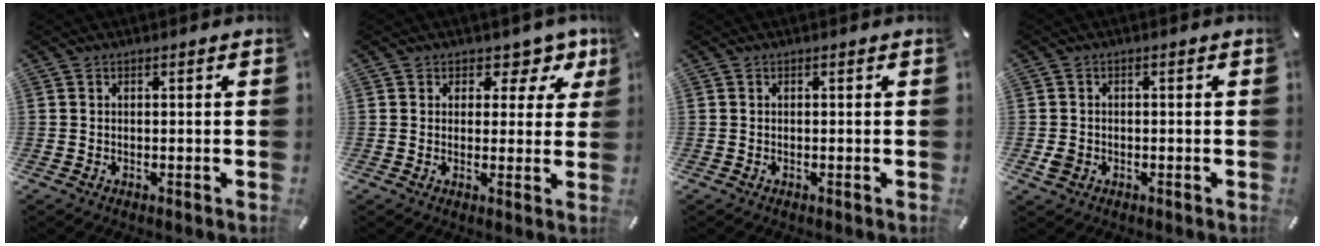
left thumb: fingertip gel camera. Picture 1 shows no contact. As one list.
[{"total": 5.8, "force": [3.1, 4.2, 2.6], "torque": [-0.019, -0.024, 0.046]}, {"total": 0.0}, {"total": 2.2, "force": [-0.7, 1.9, 0.8], "torque": [-0.014, 0.004, -0.014]}]